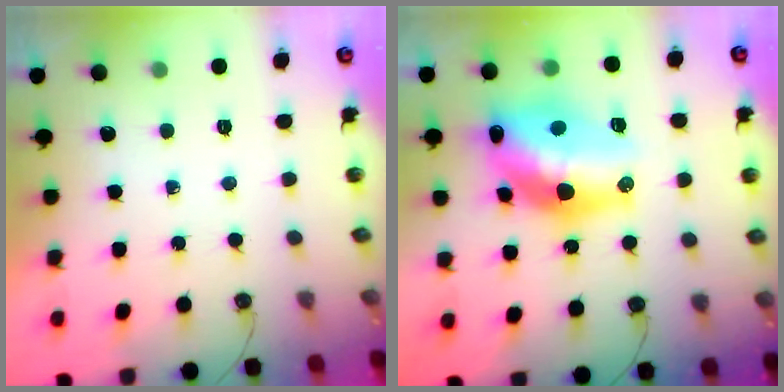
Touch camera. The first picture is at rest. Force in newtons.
{"total": 18.9, "press": 18.7, "slide": 2.7}